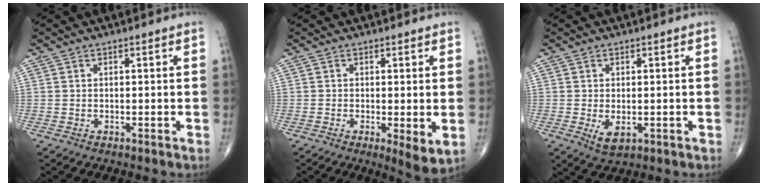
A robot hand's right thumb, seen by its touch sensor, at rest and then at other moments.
{"total": 4.8, "force": [-0.7, 1.3, 4.6], "torque": [-0.075, -0.017, -0.014]}
{"total": 3.5, "force": [-0.7, 1.9, 2.9], "torque": [-0.047, -0.009, -0.004]}